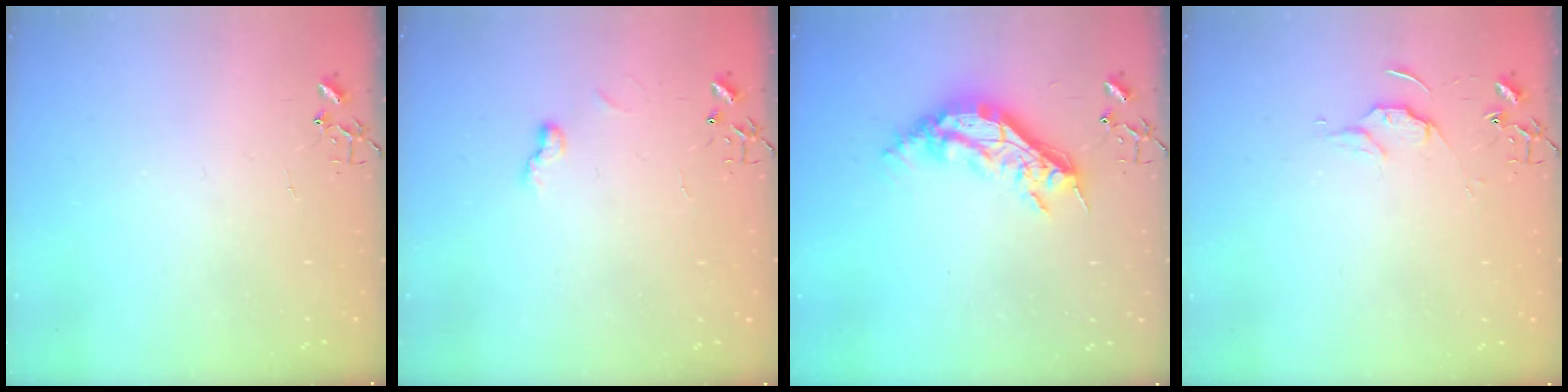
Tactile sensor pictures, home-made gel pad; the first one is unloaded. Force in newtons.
{"total": 5.8, "press": 5.8, "slide": 0.6}
{"total": 16.8, "press": 16.8, "slide": 0.3}
{"total": 6.3, "press": 6.3, "slide": 0.7}